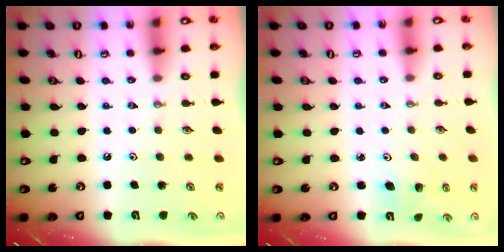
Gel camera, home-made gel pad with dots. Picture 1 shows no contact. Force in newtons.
{"total": 3.2, "press": 3.0, "slide": 1.2}